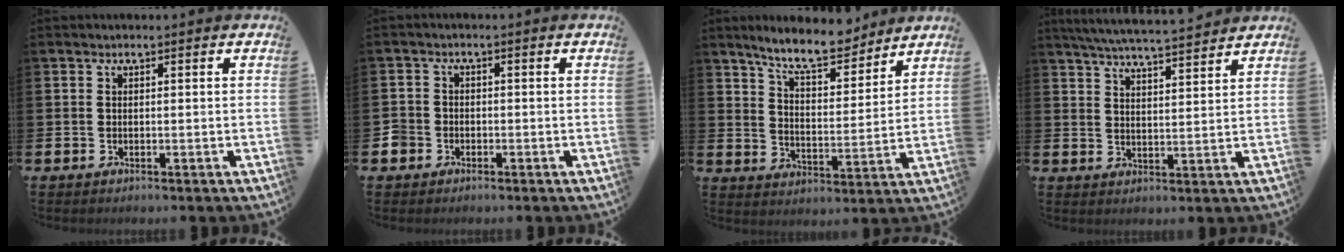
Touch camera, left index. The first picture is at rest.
{"total": 2.2, "force": [-1.2, 1.8, 0.1], "torque": [-0.003, 0.004, -0.031]}
{"total": 9.2, "force": [8.4, 1.9, 3.0], "torque": [-0.078, -0.045, 0.151]}
{"total": 5.8, "force": [5.7, -0.1, 1.3], "torque": [-0.048, -0.031, 0.101]}